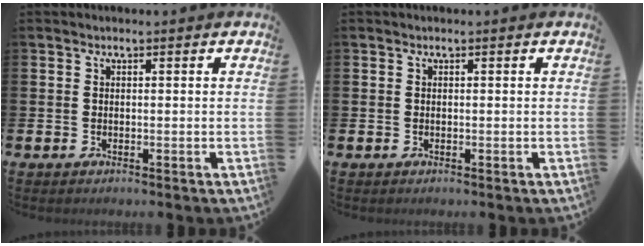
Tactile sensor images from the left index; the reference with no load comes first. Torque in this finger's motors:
{"motor_torque": [-0.27, -0.04, -0.03, -0.01]}